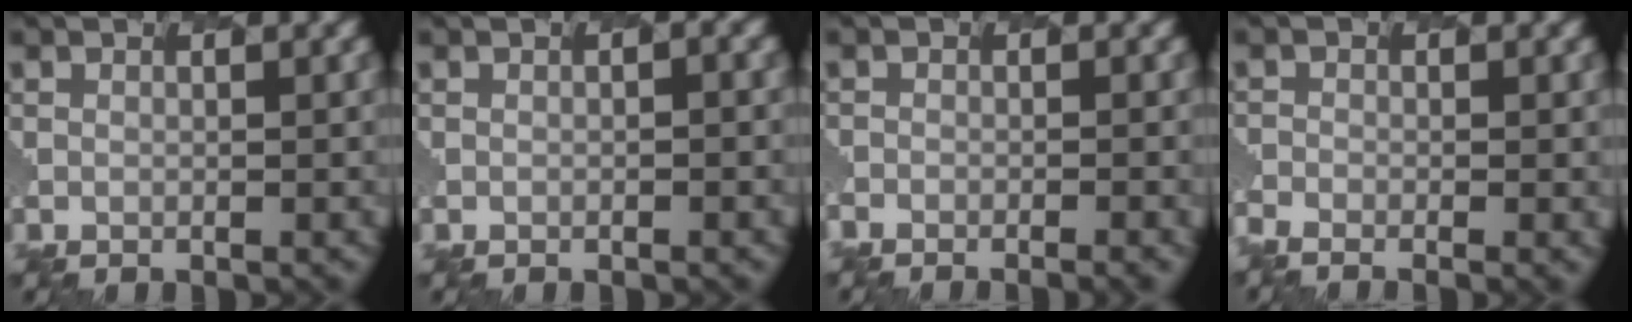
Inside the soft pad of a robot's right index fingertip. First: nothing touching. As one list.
[{"total": 1.8, "force": [-0.2, 0.8, 1.6], "torque": [-0.014, 0.010, 0.000]}, {"total": 3.6, "force": [-3.1, 1.0, 1.6], "torque": [-0.012, 0.013, -0.040]}, {"total": 3.6, "force": [-3.0, 0.9, 1.8], "torque": [-0.032, -0.003, -0.041]}]